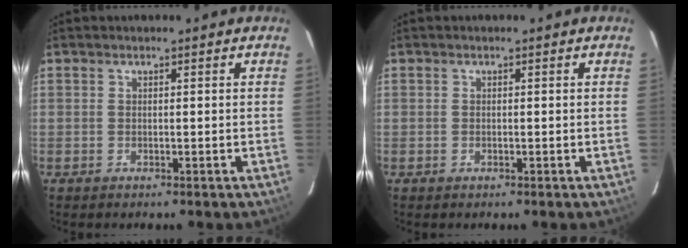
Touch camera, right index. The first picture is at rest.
{"total": 0.0}